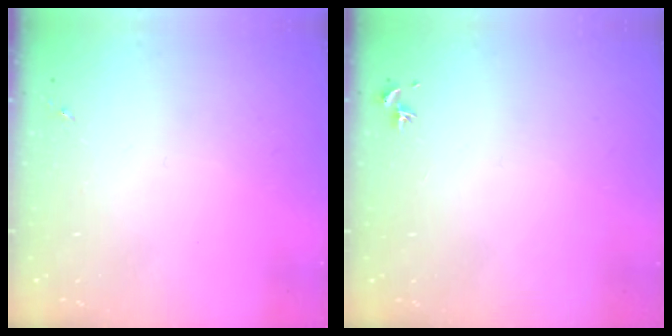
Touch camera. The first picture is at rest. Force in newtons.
{"total": 0.7, "press": 0.5, "slide": 0.4}